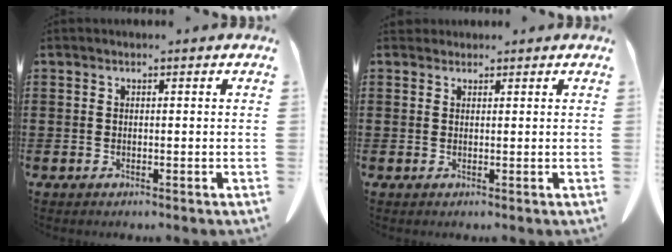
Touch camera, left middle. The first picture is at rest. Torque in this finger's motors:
{"motor_torque": [1.12, 0.95, -0.03, 0.01]}